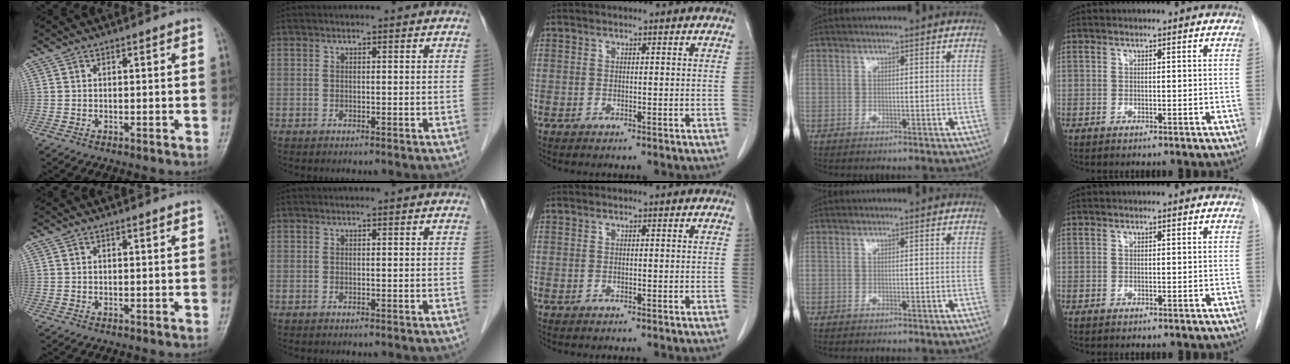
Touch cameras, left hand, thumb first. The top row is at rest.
{}